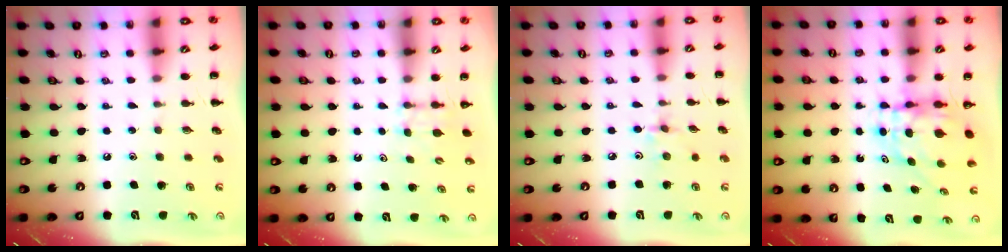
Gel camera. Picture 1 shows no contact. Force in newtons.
{"total": 2.7, "press": 2.5, "slide": 1.1}
{"total": 2.2, "press": 2.1, "slide": 0.6}
{"total": 6.0, "press": 5.8, "slide": 1.3}